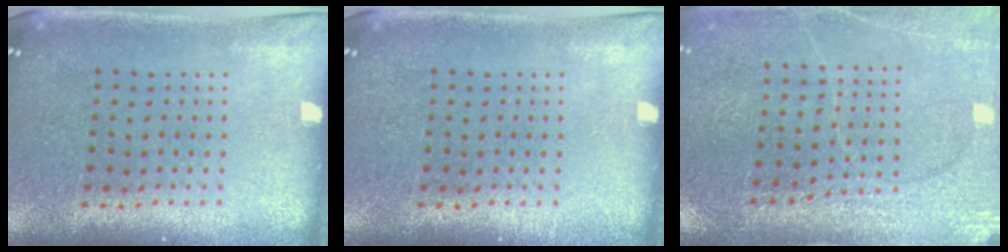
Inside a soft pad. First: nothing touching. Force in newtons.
{"total": 0.0}
{"total": 3.0, "press": 3.0, "slide": 0.1}